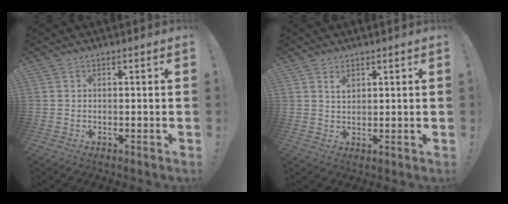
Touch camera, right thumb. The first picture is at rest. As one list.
[{"total": 2.3, "force": [1.5, 1.3, 1.2], "torque": [-0.006, -0.010, 0.023]}]